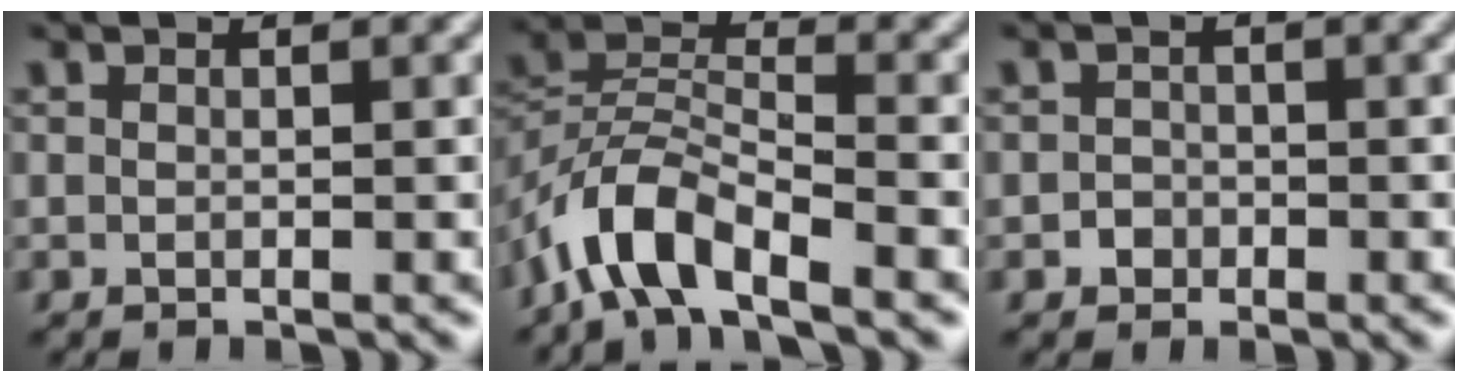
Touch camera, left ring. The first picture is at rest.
{"total": 6.4, "force": [-4.5, 2.3, 3.9], "torque": [-0.068, 0.004, -0.093]}
{"total": 1.2, "force": [-0.5, 1.1, 0.2], "torque": [0.008, 0.001, -0.010]}